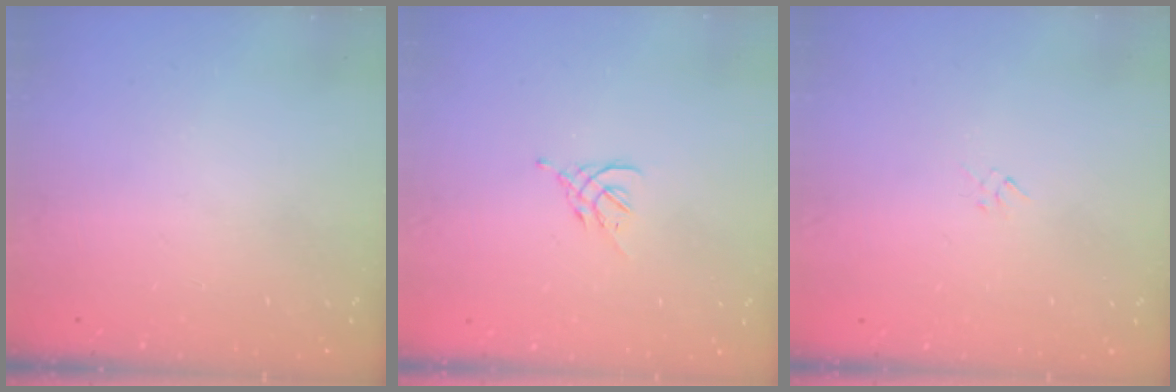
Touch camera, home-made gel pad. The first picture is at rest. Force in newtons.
{"total": 2.6, "press": 2.5, "slide": 0.7}
{"total": 2.3, "press": 2.2, "slide": 0.6}